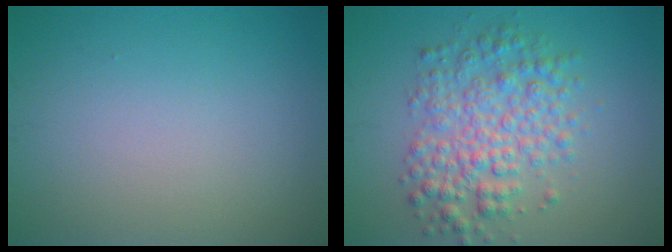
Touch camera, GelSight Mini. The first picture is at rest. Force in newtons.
{"total": 5.4, "press": 5.4, "slide": 0.0}